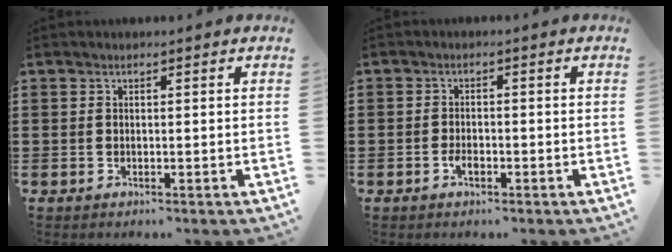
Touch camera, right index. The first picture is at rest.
{"total": 1.9, "force": [-0.9, 0.8, 1.5], "torque": [-0.037, -0.005, -0.019]}